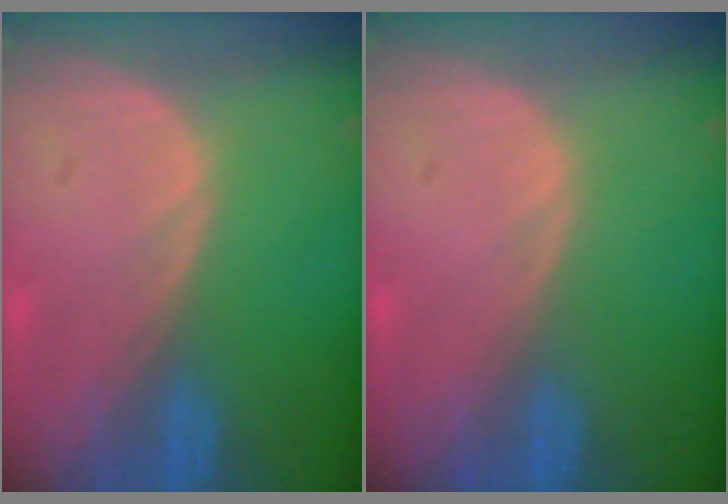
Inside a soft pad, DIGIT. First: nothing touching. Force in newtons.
{"total": 0.0}